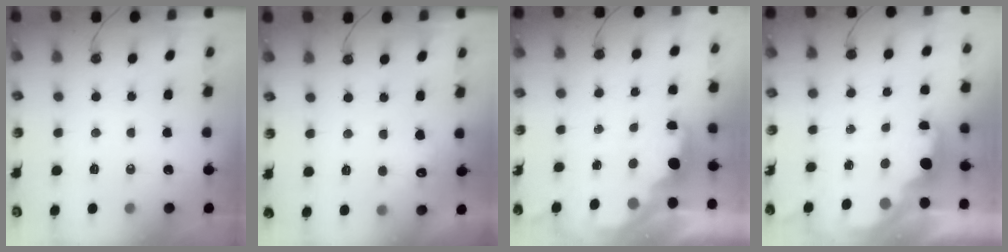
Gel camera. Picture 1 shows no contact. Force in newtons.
{"total": 3.8, "press": 3.6, "slide": 1.1}
{"total": 2.1, "press": 2.0, "slide": 0.8}
{"total": 2.2, "press": 2.1, "slide": 0.8}